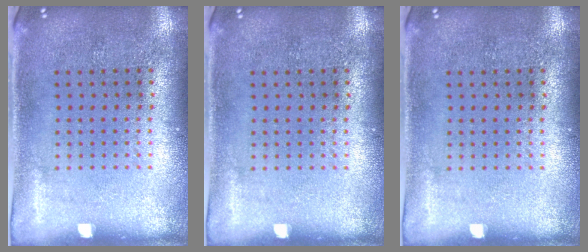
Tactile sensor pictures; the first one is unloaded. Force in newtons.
{"total": 0.0}
{"total": 0.0}